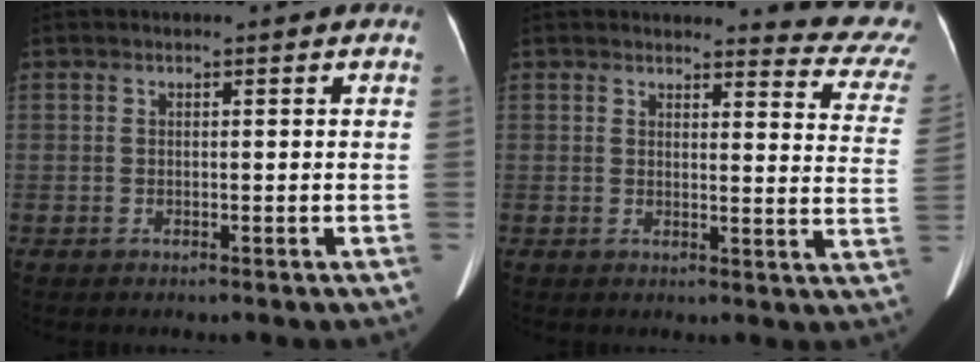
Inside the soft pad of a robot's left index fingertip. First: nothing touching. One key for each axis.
{"total": 10.9, "fx": 10.6, "fy": 1.1, "fz": 2.0, "tx": 0.004, "ty": -0.087, "tz": 0.082}